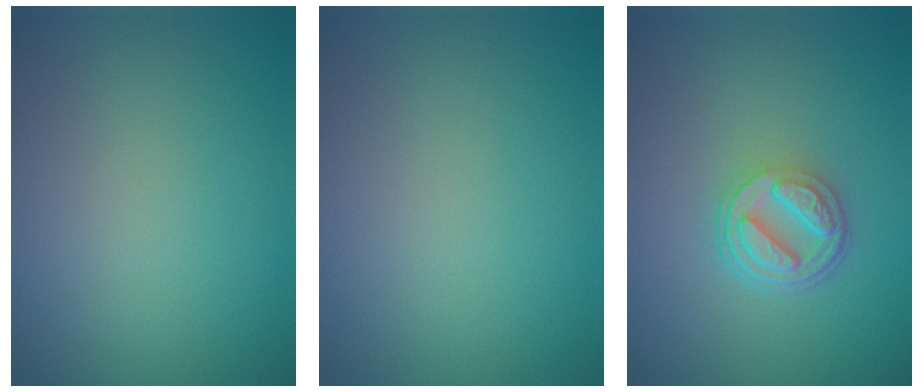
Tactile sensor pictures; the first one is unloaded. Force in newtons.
{"total": 0.0}
{"total": 4.5, "press": 3.3, "slide": 3.0}